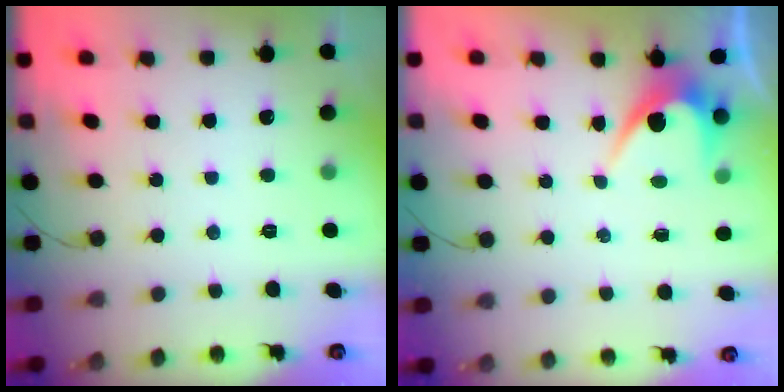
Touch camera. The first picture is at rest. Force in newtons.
{"total": 4.3, "press": 4.3, "slide": 0.2}